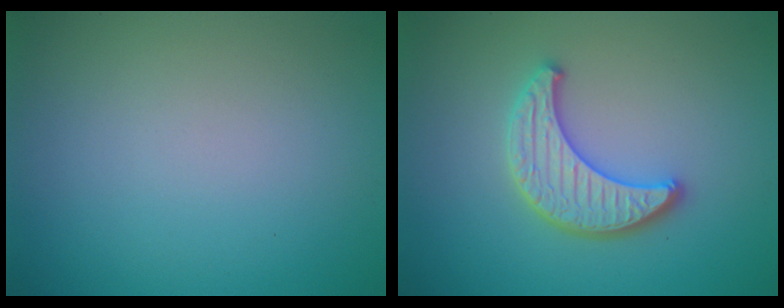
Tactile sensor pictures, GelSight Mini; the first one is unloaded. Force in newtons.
{"total": 3.8, "press": 3.6, "slide": 1.2}